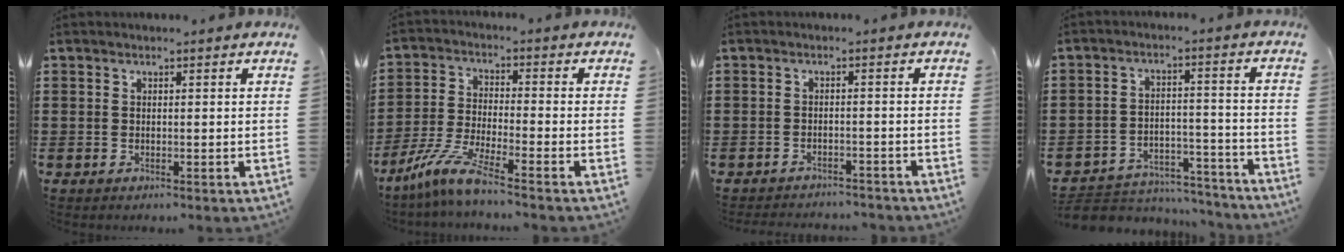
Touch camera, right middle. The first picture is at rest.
{"total": 6.9, "force": [-5.4, 0.2, 4.3], "torque": [-0.110, -0.018, -0.112]}
{"total": 2.1, "force": [-2.1, 0.2, -0.1], "torque": [-0.005, 0.001, -0.046]}
{"total": 5.2, "force": [-5.1, 1.2, 0.4], "torque": [-0.014, 0.011, -0.106]}